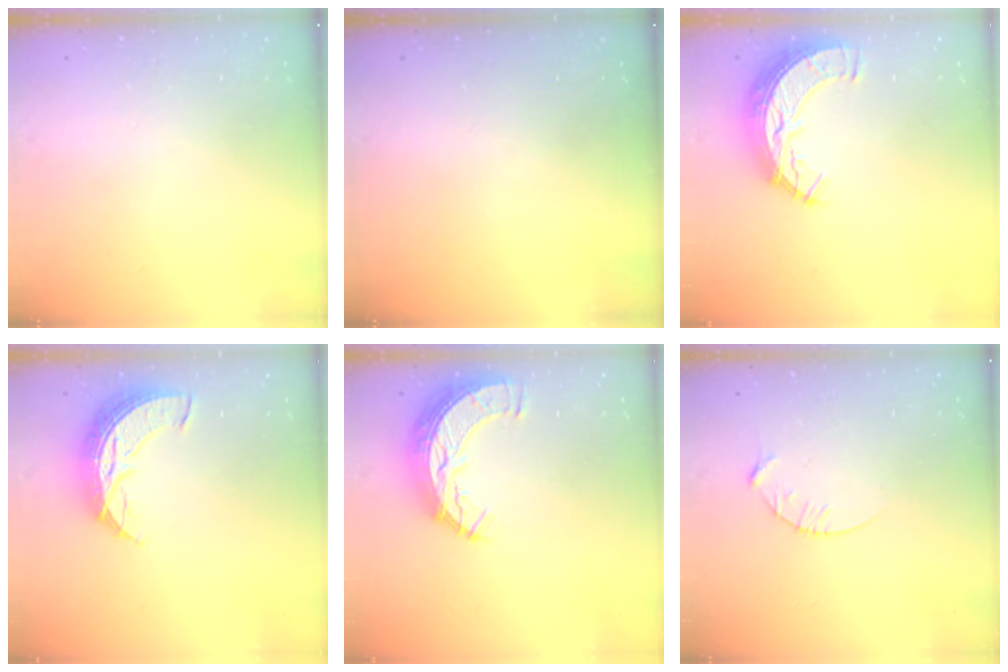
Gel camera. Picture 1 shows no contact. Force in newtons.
{"total": 0.0}
{"total": 9.6, "press": 9.6, "slide": 0.8}
{"total": 9.8, "press": 9.8, "slide": 0.9}
{"total": 9.6, "press": 9.6, "slide": 0.8}
{"total": 4.8, "press": 4.8, "slide": 0.6}